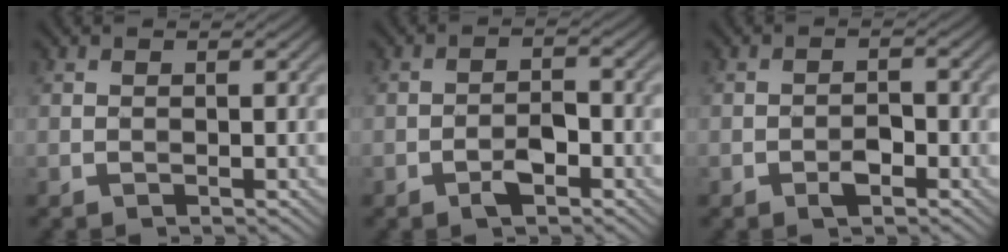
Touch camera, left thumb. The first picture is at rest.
{"total": 3.2, "force": [-1.8, 1.5, 2.2], "torque": [-0.035, 0.004, -0.036]}
{"total": 2.4, "force": [-1.3, 1.2, 1.6], "torque": [-0.024, 0.003, -0.027]}